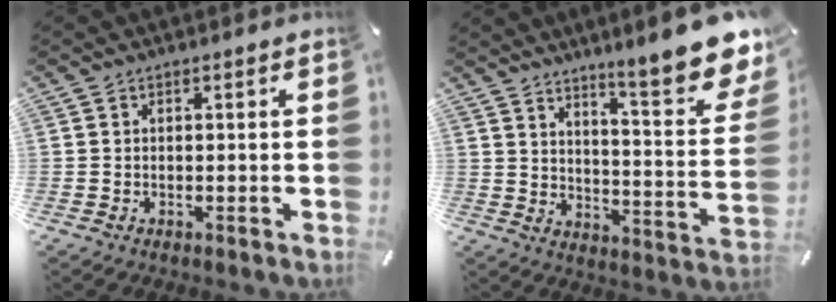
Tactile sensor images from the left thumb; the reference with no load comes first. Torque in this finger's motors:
{"motor_torque": [2.58, 2.43, 1.35, -1.42, 0.31]}